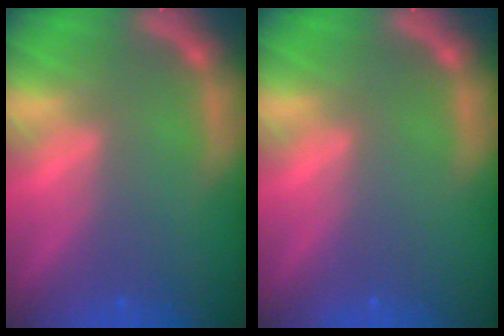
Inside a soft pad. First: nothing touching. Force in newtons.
{"total": 0.0}